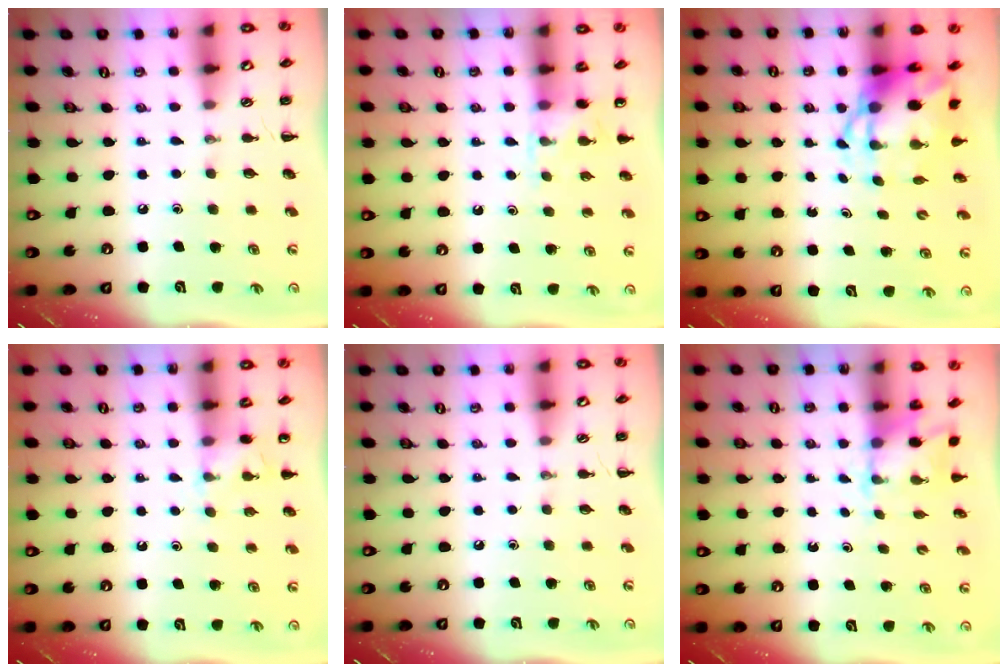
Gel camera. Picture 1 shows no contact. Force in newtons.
{"total": 6.0, "press": 5.8, "slide": 1.5}
{"total": 6.3, "press": 6.1, "slide": 1.7}
{"total": 5.3, "press": 5.0, "slide": 1.5}
{"total": 0.0}
{"total": 2.2, "press": 2.1, "slide": 0.6}